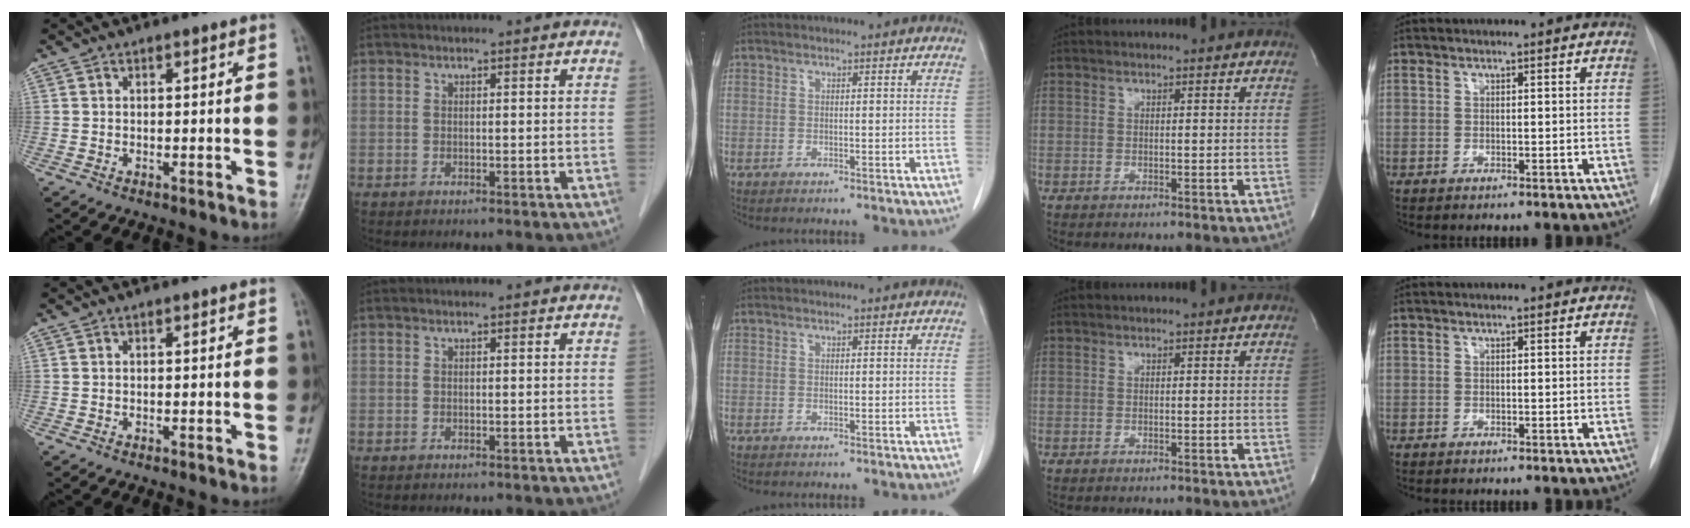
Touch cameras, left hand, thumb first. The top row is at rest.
{}